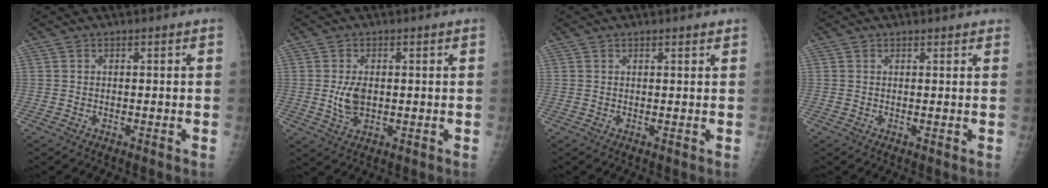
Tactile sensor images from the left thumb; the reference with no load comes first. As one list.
[{"total": 4.7, "force": [0.3, 2.6, 3.9], "torque": [-0.075, -0.008, 0.012]}, {"total": 1.4, "force": [1.2, 0.2, 0.6], "torque": [-0.004, -0.004, 0.017]}, {"total": 1.6, "force": [1.5, 0.4, 0.4], "torque": [0.000, -0.005, 0.015]}]